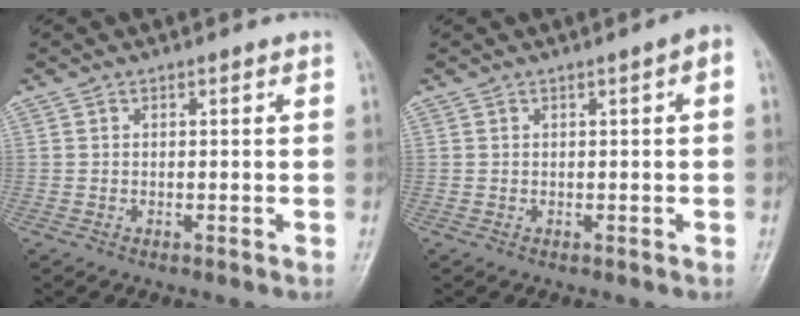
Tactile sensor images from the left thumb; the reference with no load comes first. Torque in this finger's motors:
{"motor_torque": [2.46, 2.55, 1.68, -1.09, 0.00]}